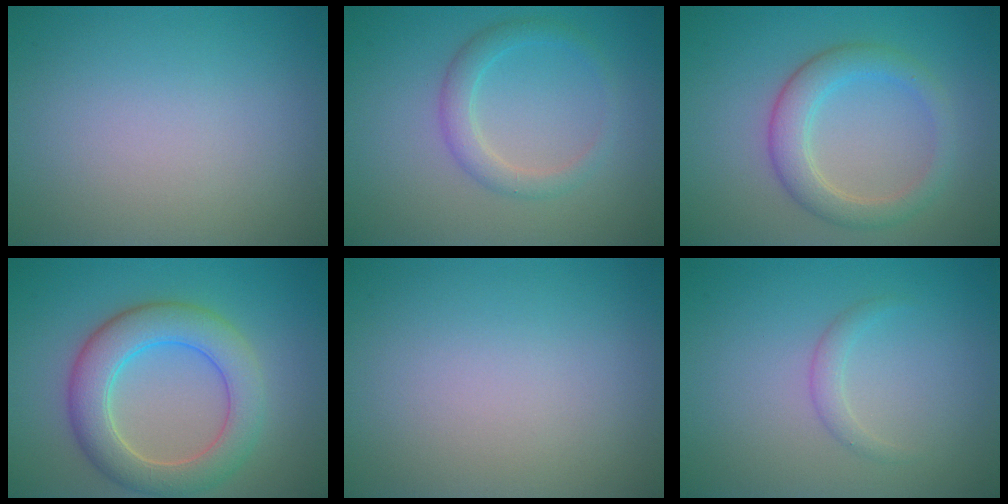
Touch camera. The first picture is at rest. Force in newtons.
{"total": 2.3, "press": 2.3, "slide": 0.0}
{"total": 3.7, "press": 3.7, "slide": 0.3}
{"total": 6.3, "press": 6.3, "slide": 0.1}
{"total": 0.0}
{"total": 1.2, "press": 1.2, "slide": 0.0}